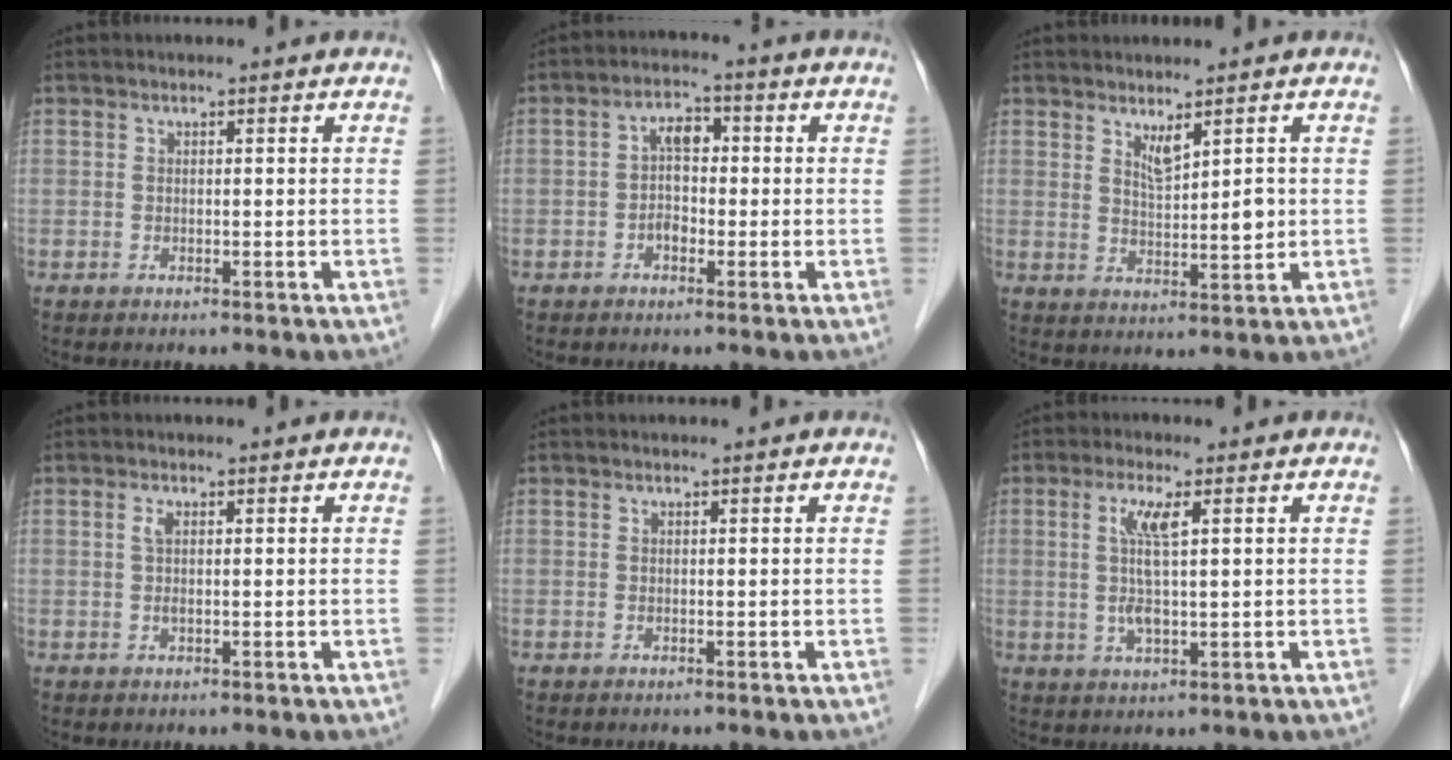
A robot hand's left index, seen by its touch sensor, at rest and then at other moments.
{"total": 3.8, "force": [-0.8, 2.5, 2.8], "torque": [-0.054, 0.019, -0.018]}
{"total": 4.1, "force": [1.5, 0.9, 3.8], "torque": [-0.063, -0.010, 0.031]}
{"total": 1.1, "force": [0.2, 0.3, 1.1], "torque": [-0.030, 0.001, 0.002]}
{"total": 0.0}
{"total": 5.3, "force": [1.1, 0.5, 5.2], "torque": [-0.112, -0.001, 0.025]}